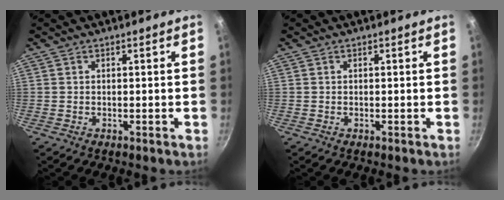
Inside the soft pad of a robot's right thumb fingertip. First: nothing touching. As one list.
[{"total": 0.0}]